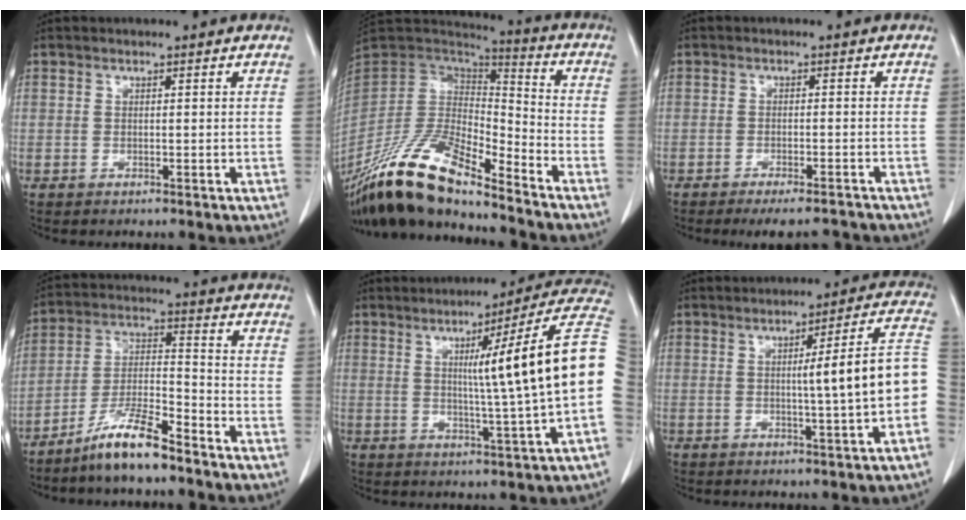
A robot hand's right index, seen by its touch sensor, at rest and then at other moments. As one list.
[{"total": 19.1, "force": [-15.4, 4.1, 10.6], "torque": [-0.213, -0.003, -0.292]}, {"total": 6.8, "force": [-6.2, 1.3, 2.3], "torque": [-0.024, 0.000, -0.084]}, {"total": 9.8, "force": [-7.6, 1.1, 6.0], "torque": [-0.122, -0.007, -0.147]}, {"total": 16.9, "force": [1.7, -2.2, 16.6], "torque": [-0.211, 0.015, 0.013]}, {"total": 11.5, "force": [-1.1, -0.7, 11.4], "torque": [-0.141, 0.019, -0.020]}]